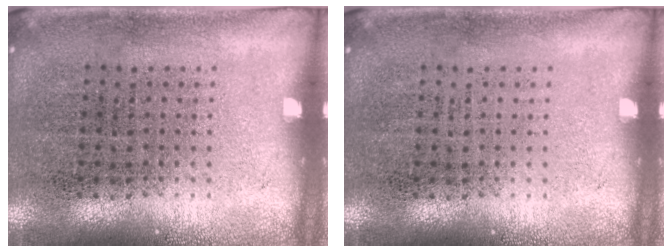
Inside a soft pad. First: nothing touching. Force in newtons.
{"total": 0.0}